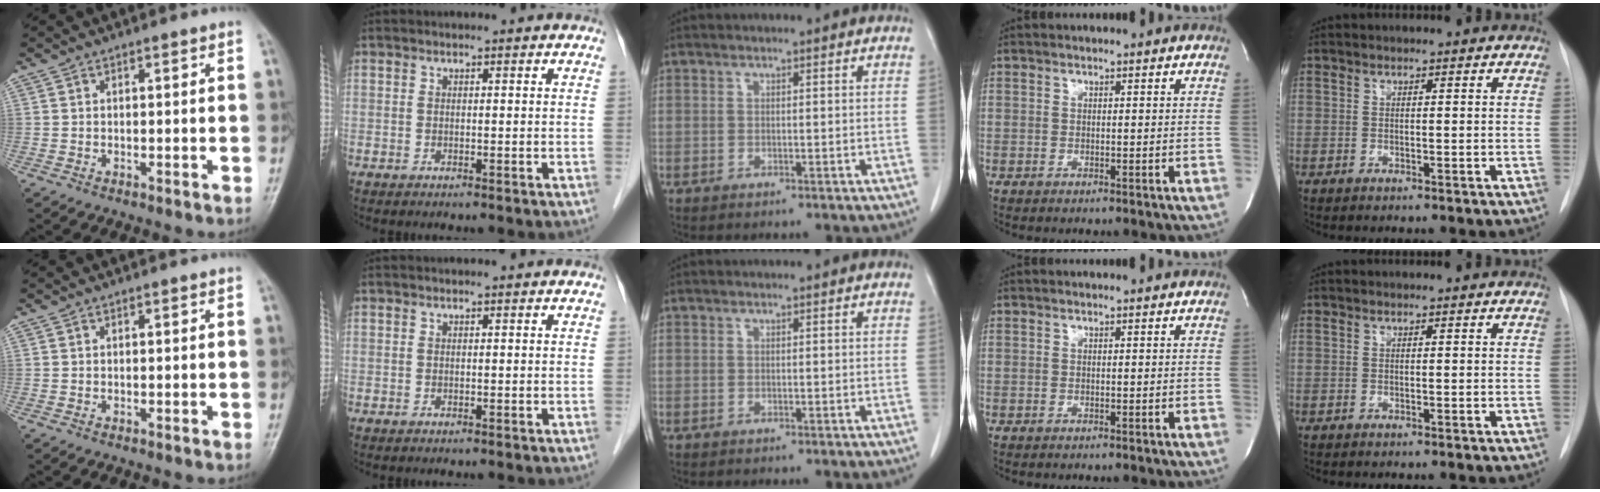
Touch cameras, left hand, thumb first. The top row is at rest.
{}